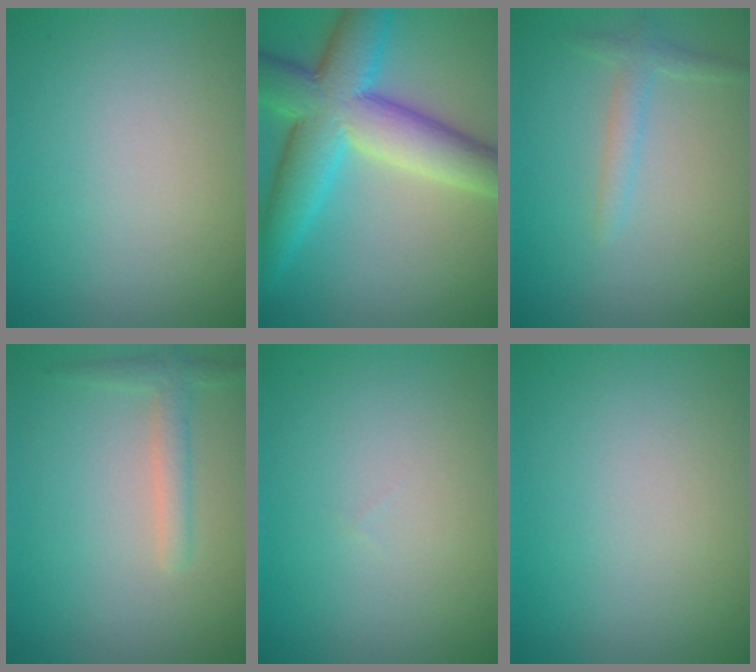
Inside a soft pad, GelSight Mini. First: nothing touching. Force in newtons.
{"total": 10.5, "press": 10.5, "slide": 0.3}
{"total": 1.3, "press": 1.3, "slide": 0.1}
{"total": 1.9, "press": 1.9, "slide": 0.1}
{"total": 0.0}
{"total": 0.0}